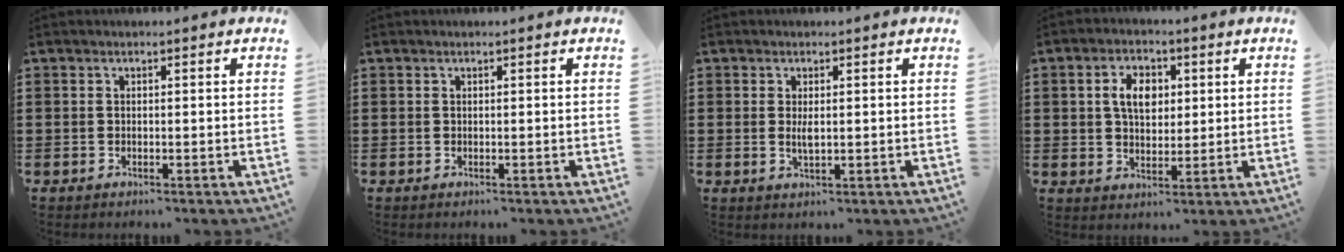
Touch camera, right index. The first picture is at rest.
{"total": 0.0}
{"total": 2.2, "force": [0.2, 0.8, 2.1], "torque": [-0.040, 0.000, 0.002]}
{"total": 5.5, "force": [1.2, 3.6, 4.0], "torque": [-0.083, 0.013, 0.015]}